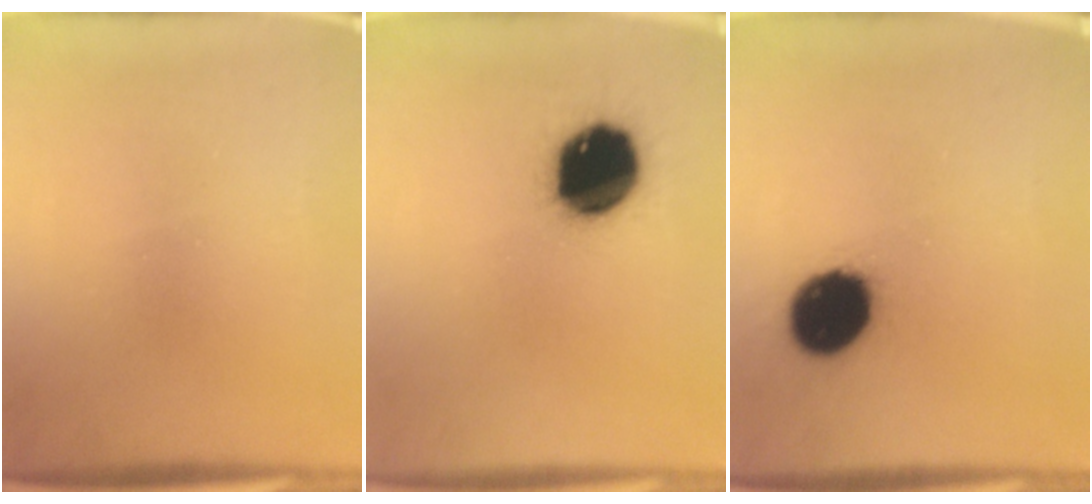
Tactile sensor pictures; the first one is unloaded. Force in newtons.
{"total": 18.3}
{"total": 14.3}